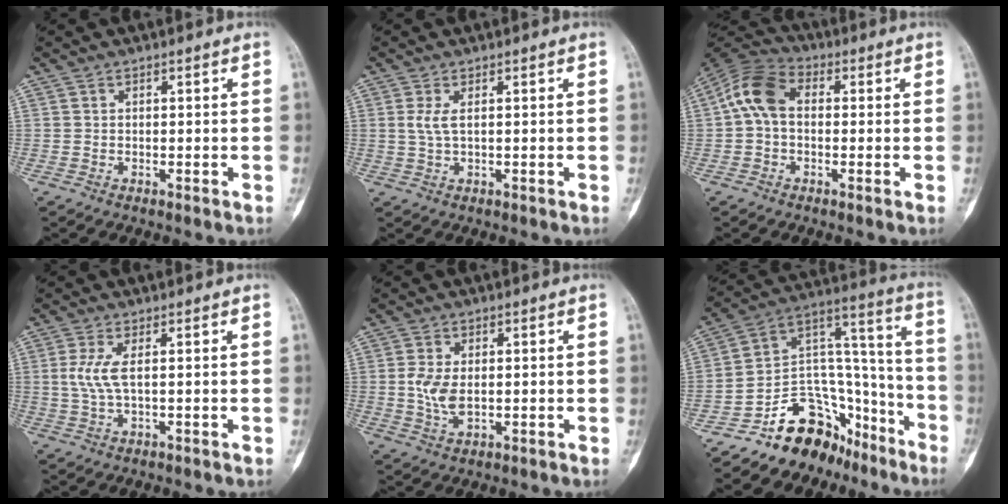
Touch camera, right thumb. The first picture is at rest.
{"total": 2.6, "force": [0.7, 0.8, 2.4], "torque": [-0.063, 0.001, 0.021]}
{"total": 9.1, "force": [0.5, 6.2, 6.7], "torque": [-0.124, 0.027, -0.005]}
{"total": 4.5, "force": [0.7, 1.2, 4.3], "torque": [-0.118, -0.002, 0.017]}
{"total": 5.4, "force": [0.1, 3.0, 4.5], "torque": [-0.098, -0.005, 0.004]}
{"total": 18.4, "force": [-13.0, 11.0, 6.9], "torque": [-0.047, 0.152, -0.216]}